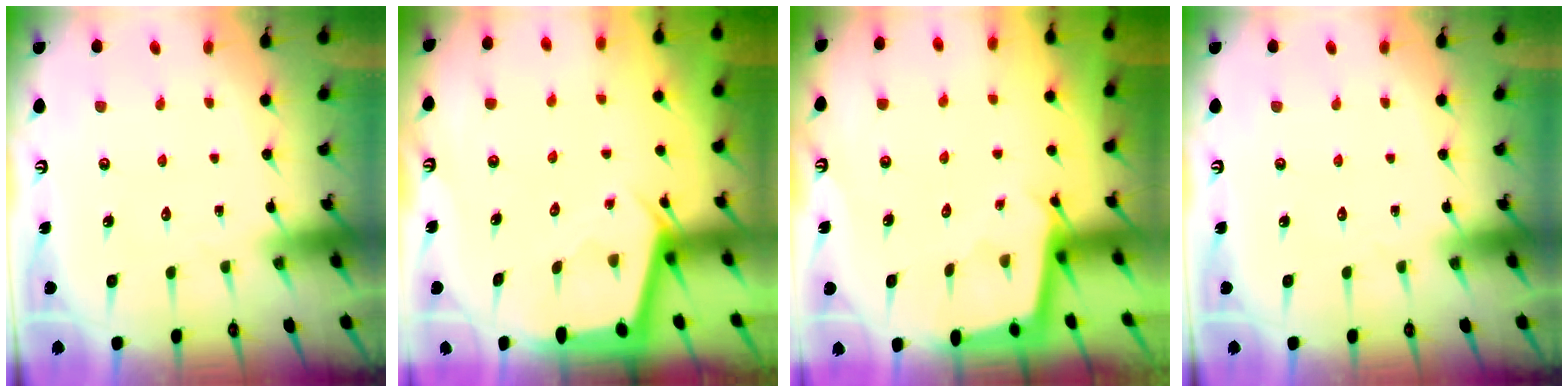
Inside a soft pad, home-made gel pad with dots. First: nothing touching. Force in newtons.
{"total": 2.8, "press": 2.8, "slide": 0.4}
{"total": 2.3, "press": 2.3, "slide": 0.2}
{"total": 0.0}